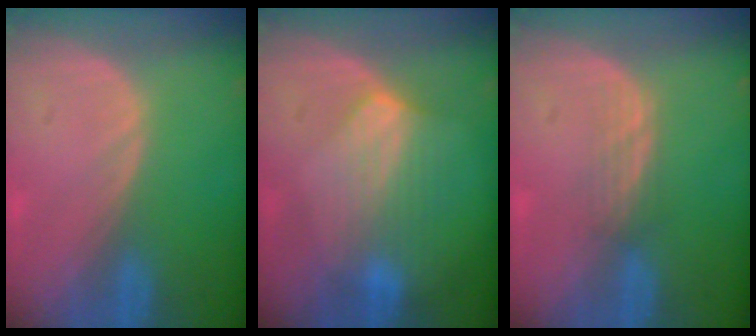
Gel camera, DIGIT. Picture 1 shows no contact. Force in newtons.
{"total": 7.2, "press": 6.5, "slide": 3.1}
{"total": 2.2, "press": 2.1, "slide": 0.2}